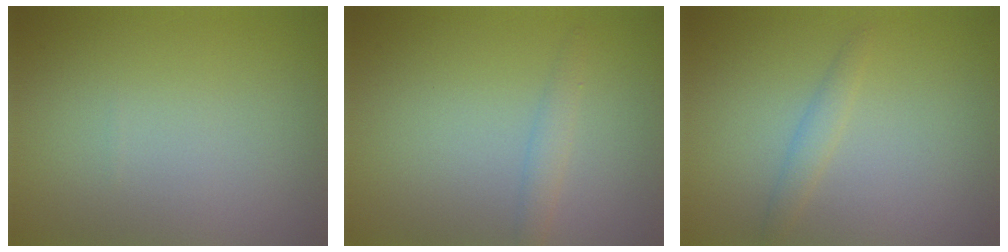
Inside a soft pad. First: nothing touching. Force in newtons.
{"total": 1.4, "press": 1.4, "slide": 0.0}
{"total": 1.2, "press": 1.2, "slide": 0.1}